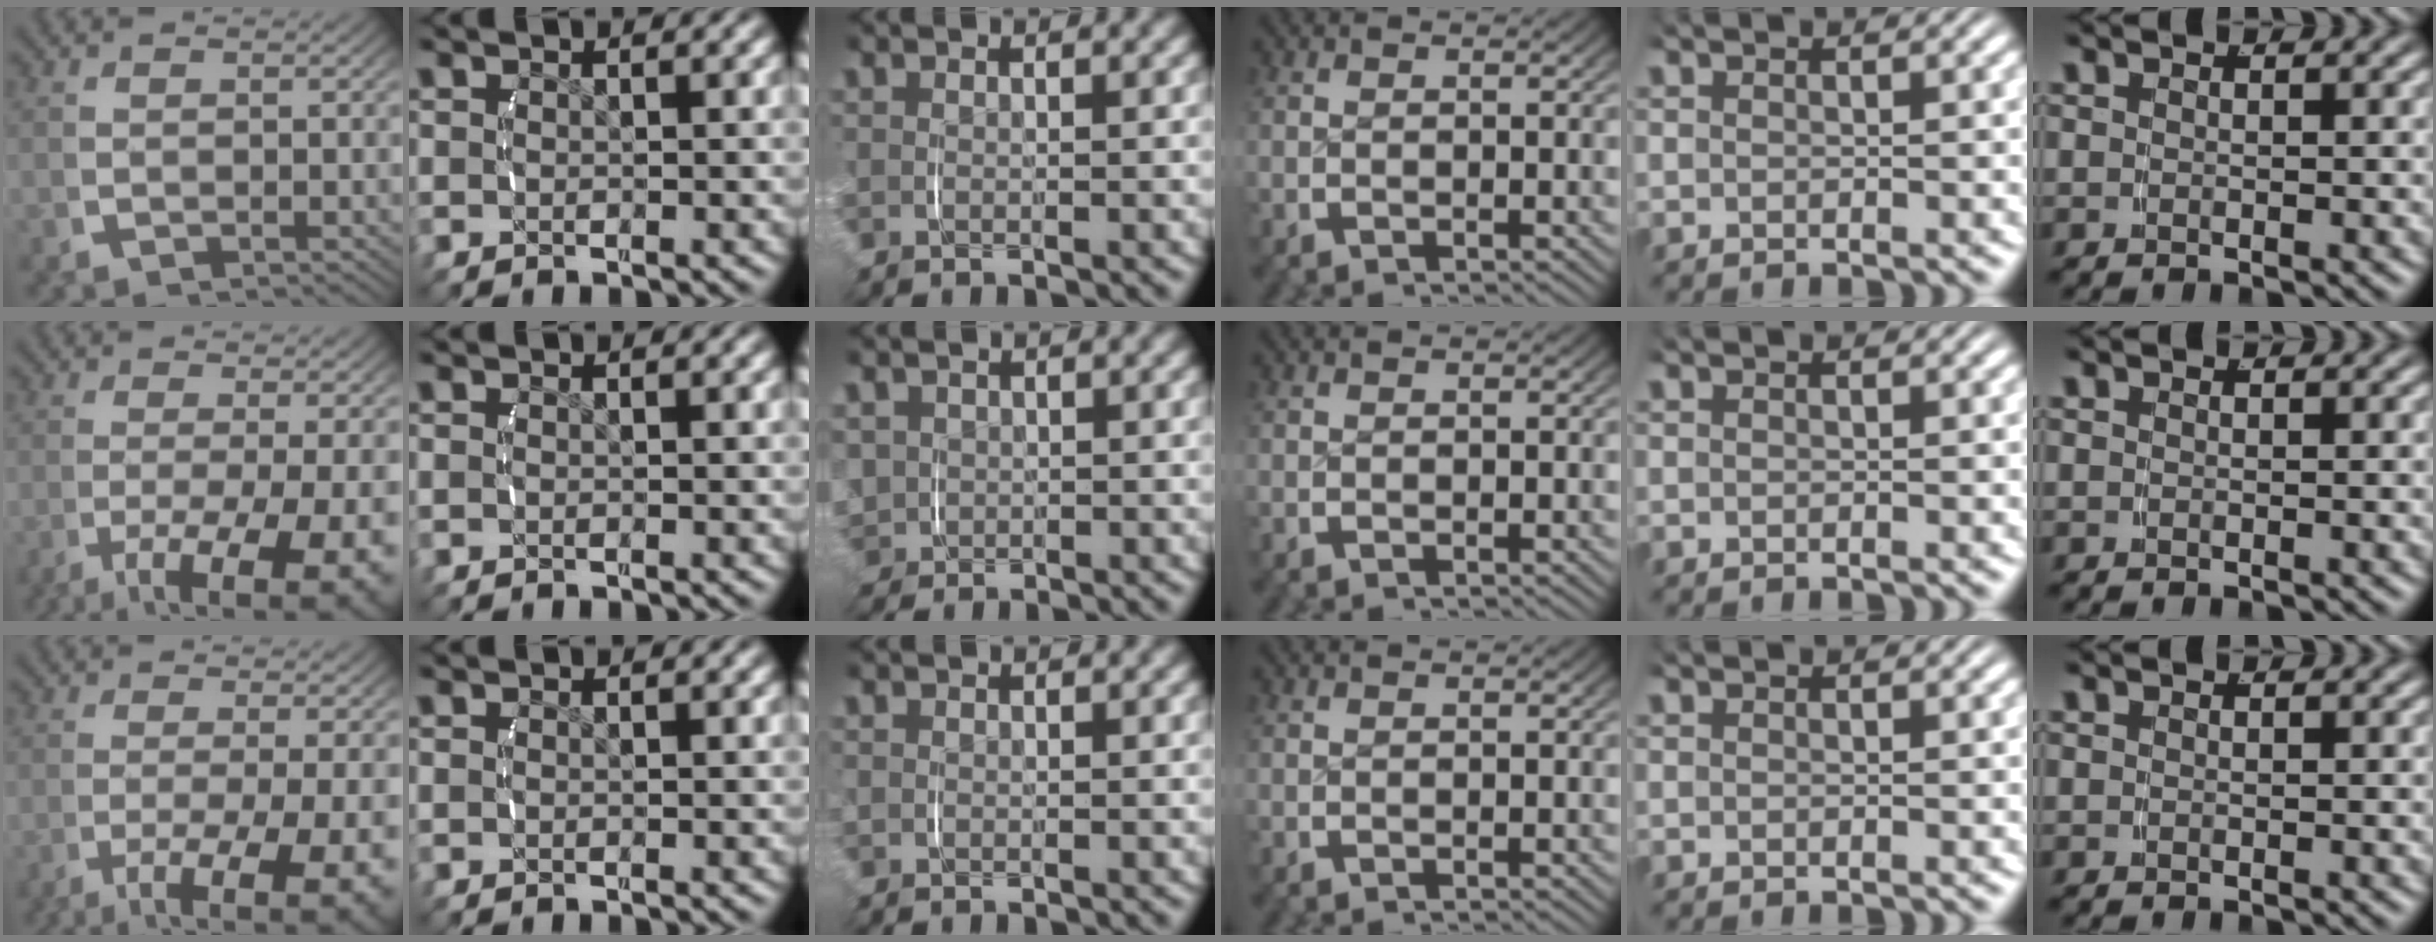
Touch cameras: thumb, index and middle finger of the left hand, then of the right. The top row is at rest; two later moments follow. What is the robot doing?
{"motion": "lift_and_place", "object": "glasses case"}